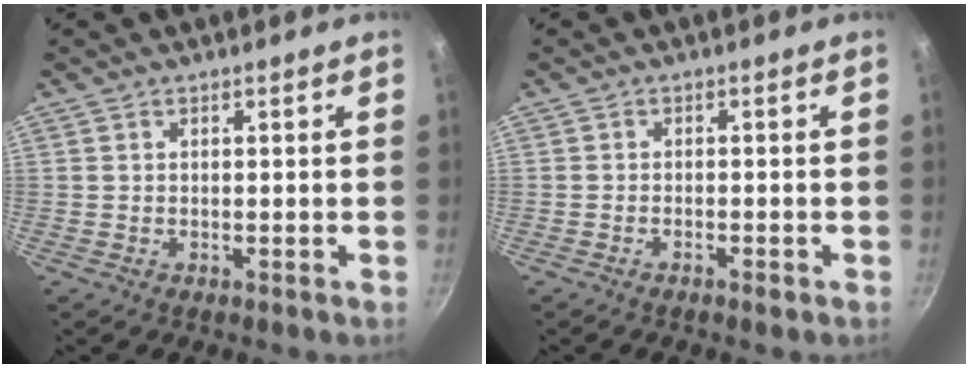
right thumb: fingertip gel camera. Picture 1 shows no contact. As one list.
[{"total": 1.4, "force": [-1.0, 0.4, 0.9], "torque": [-0.023, 0.010, -0.018]}]